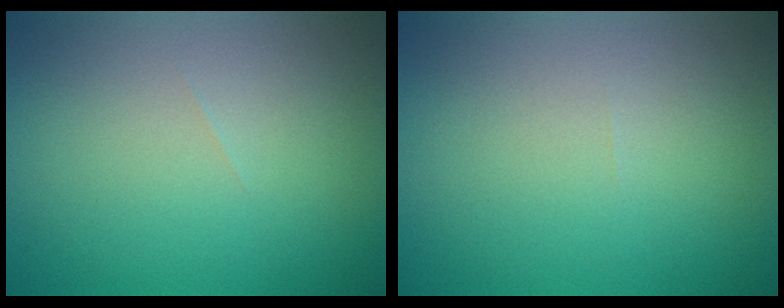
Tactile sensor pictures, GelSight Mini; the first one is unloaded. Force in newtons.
{"total": 0.0}